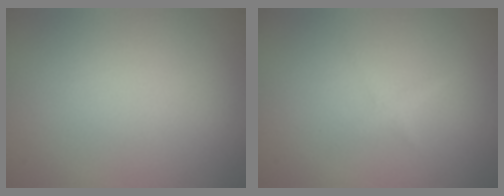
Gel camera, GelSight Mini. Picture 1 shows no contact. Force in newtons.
{"total": 0.9, "press": 0.9, "slide": 0.0}